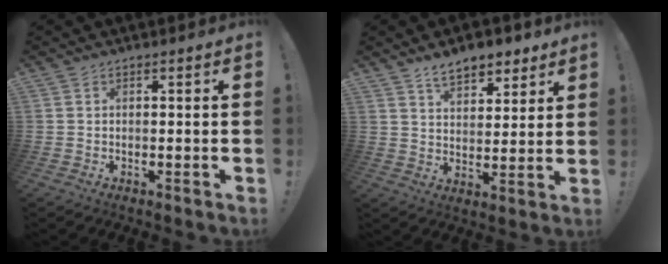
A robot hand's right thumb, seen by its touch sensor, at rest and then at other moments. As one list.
[{"total": 9.1, "force": [6.8, 4.4, 4.1], "torque": [-0.060, -0.035, 0.125]}]